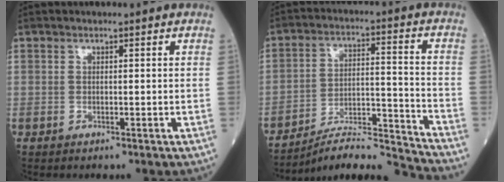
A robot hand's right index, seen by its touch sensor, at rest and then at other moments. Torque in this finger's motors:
{"motor_torque": [-0.92, -0.74, -0.32, -0.04]}